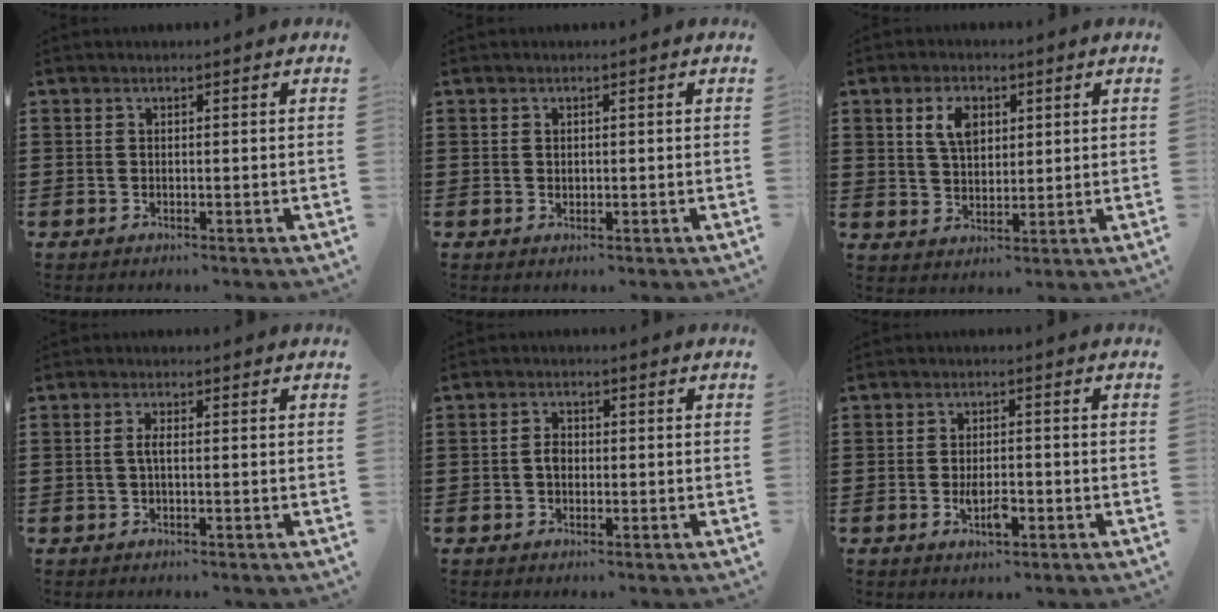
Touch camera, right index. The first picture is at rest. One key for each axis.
{"total": 0.6, "fx": 0.1, "fy": 0.5, "fz": 0.3, "tx": -0.007, "ty": 0.003, "tz": 0.001}
{"total": 5.2, "fx": 2.1, "fy": 3.0, "fz": 3.7, "tx": -0.077, "ty": 0.010, "tz": 0.035}
{"total": 1.7, "fx": -0.2, "fy": 0.3, "fz": 1.7, "tx": -0.039, "ty": -0.003, "tz": -0.006}
{"total": 2.0, "fx": -0.3, "fy": 1.3, "fz": 1.4, "tx": -0.028, "ty": 0.005, "tz": -0.007}
{"total": 4.2, "fx": -1.3, "fy": 1.7, "fz": 3.7, "tx": -0.070, "ty": 0.003, "tz": -0.024}